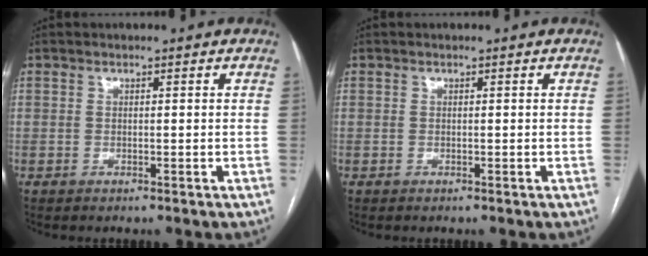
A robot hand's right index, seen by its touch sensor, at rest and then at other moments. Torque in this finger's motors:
{"motor_torque": [0.00, 0.00, 0.00, 0.00]}